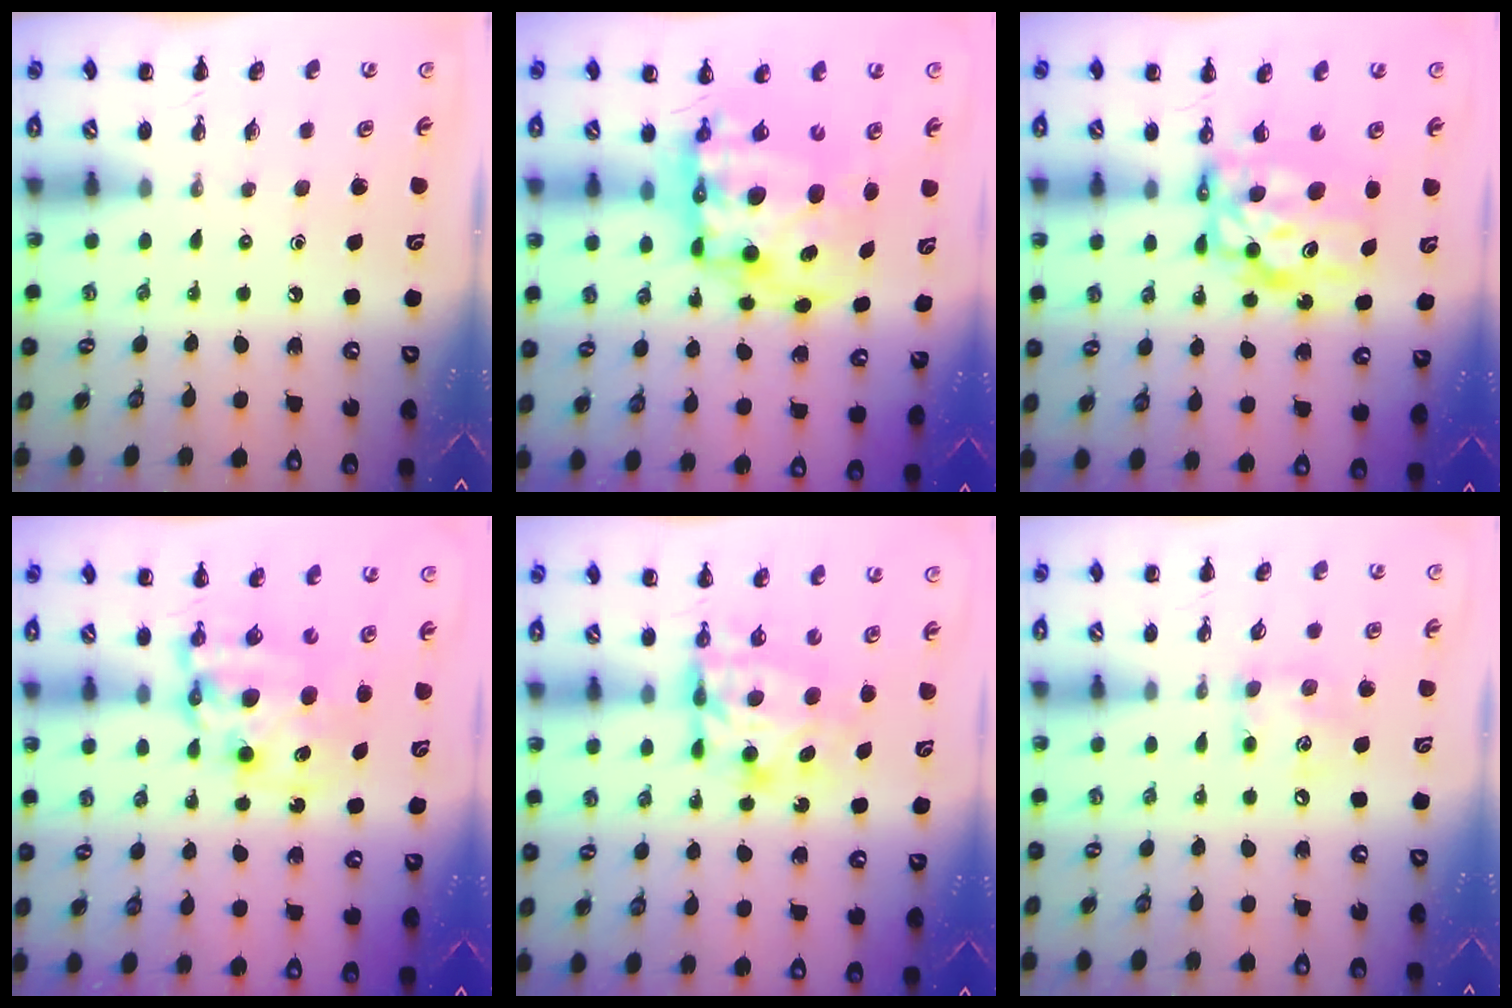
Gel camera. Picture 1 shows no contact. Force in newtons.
{"total": 15.6, "press": 15.1, "slide": 3.9}
{"total": 8.9, "press": 8.6, "slide": 2.3}
{"total": 9.8, "press": 9.3, "slide": 3.1}
{"total": 6.6, "press": 6.5, "slide": 0.9}
{"total": 7.5, "press": 7.4, "slide": 0.9}